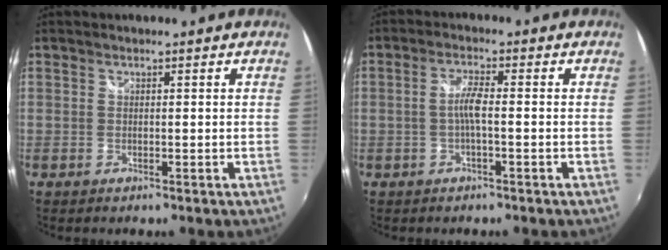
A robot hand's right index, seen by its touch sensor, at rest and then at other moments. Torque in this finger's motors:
{"motor_torque": [0.48, -0.07, 0.27, 0.08]}